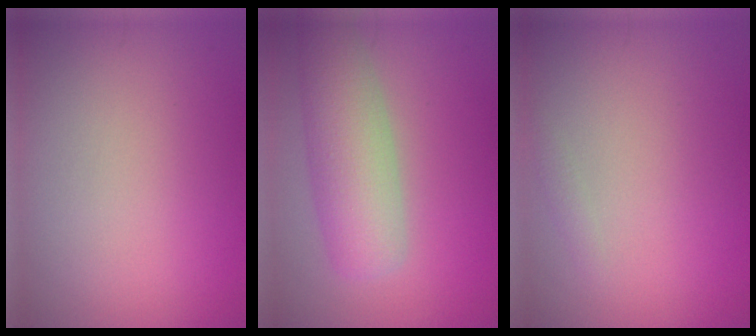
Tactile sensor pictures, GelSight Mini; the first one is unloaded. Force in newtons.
{"total": 6.2, "press": 6.2, "slide": 0.4}
{"total": 0.6, "press": 0.6, "slide": 0.0}